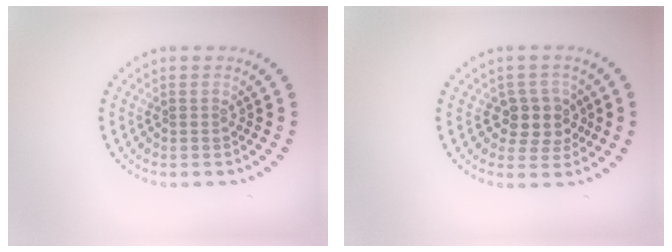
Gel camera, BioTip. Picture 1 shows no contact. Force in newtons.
{"total": 2.9, "press": 2.5, "slide": 1.4}